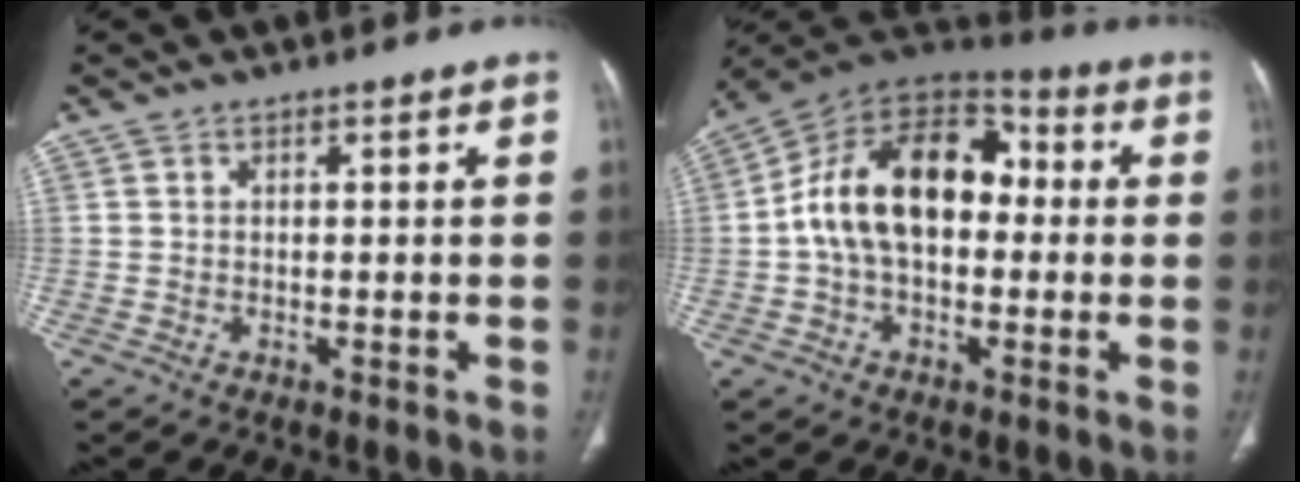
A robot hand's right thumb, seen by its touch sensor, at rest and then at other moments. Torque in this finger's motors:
{"motor_torque": [2.48, 2.53, 1.02, -0.73, 0.33]}